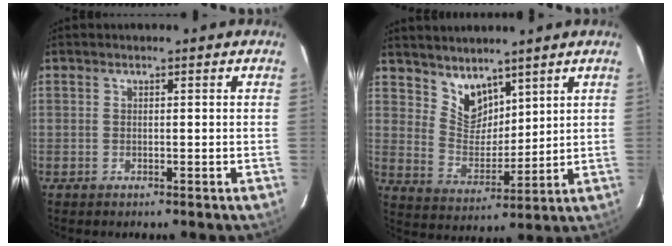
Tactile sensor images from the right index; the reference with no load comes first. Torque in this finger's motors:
{"motor_torque": [0.00, 0.28, 0.10, 0.00]}